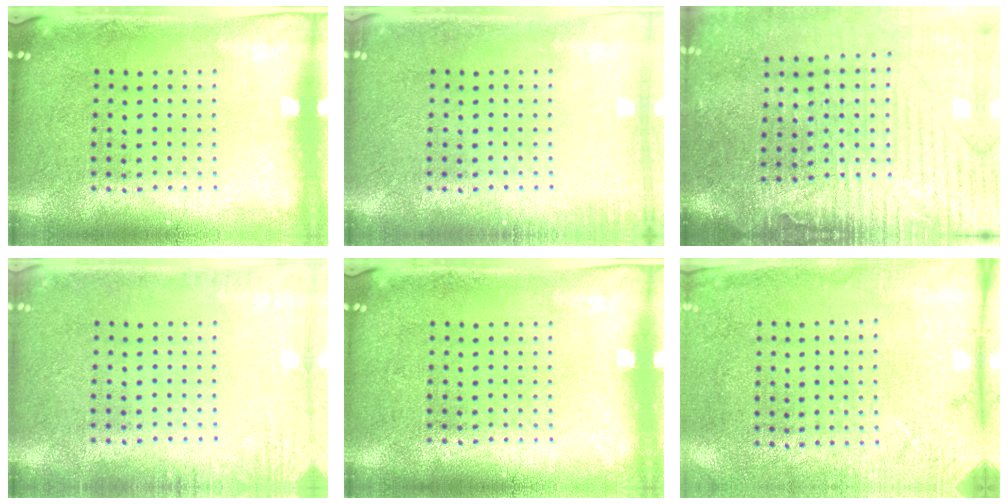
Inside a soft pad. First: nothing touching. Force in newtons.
{"total": 0.9, "press": 0.9, "slide": 0.2}
{"total": 4.3, "press": 3.6, "slide": 2.3}
{"total": 1.6, "press": 1.5, "slide": 0.3}
{"total": 0.0}
{"total": 2.6, "press": 2.1, "slide": 1.5}